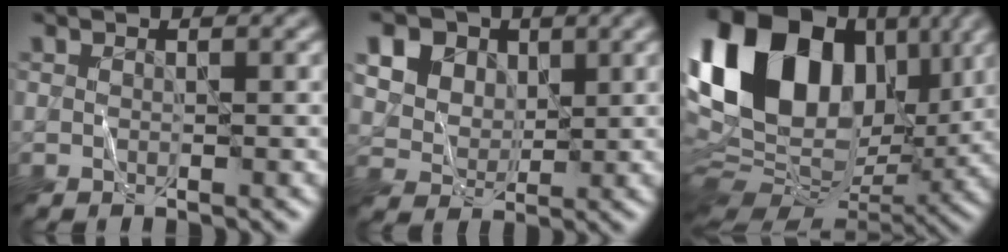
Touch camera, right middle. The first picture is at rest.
{"total": 13.9, "force": [6.9, 10.1, 6.6], "torque": [-0.164, 0.036, 0.120]}
{"total": 19.5, "force": [5.7, 13.3, 13.0], "torque": [-0.266, 0.030, 0.098]}